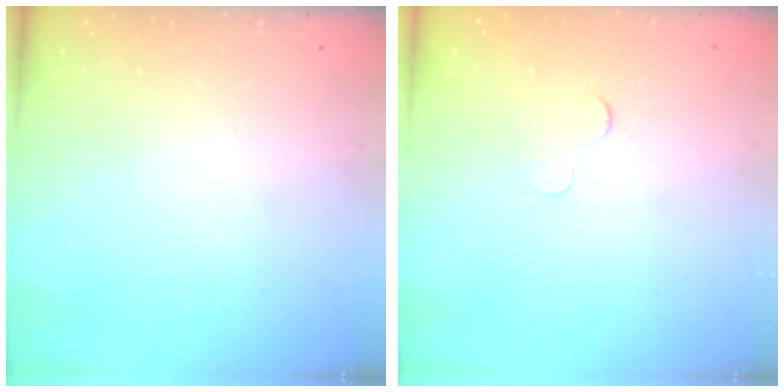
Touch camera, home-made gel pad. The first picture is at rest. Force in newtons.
{"total": 3.0, "press": 2.9, "slide": 0.3}